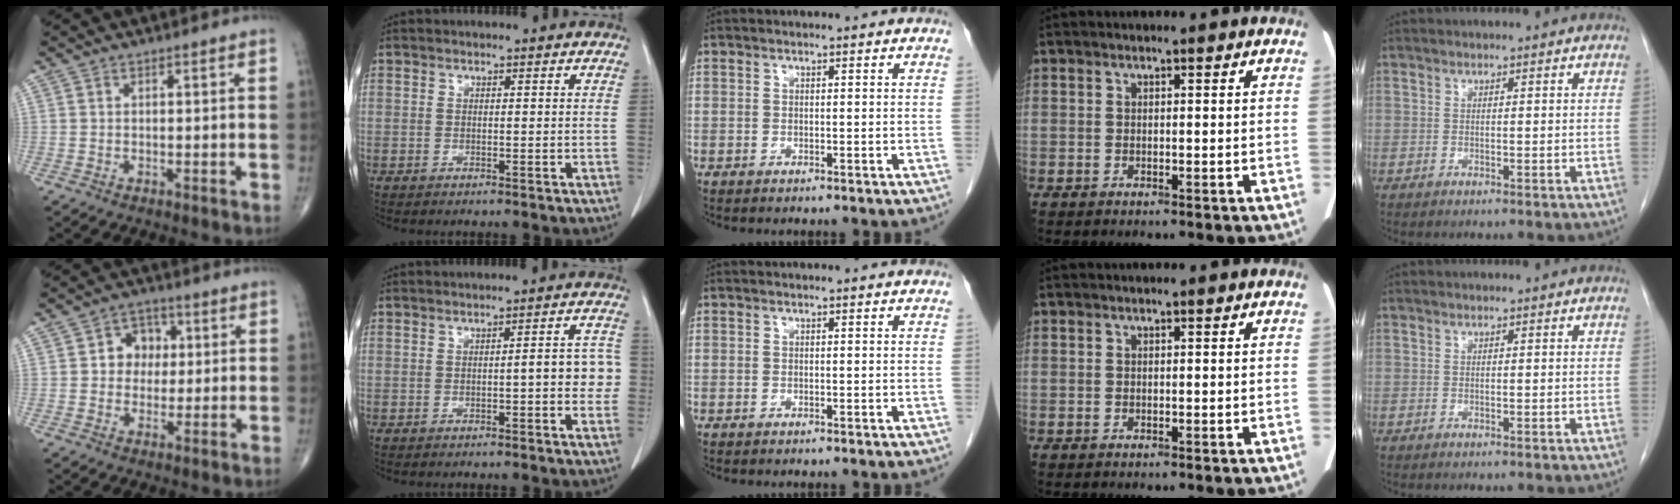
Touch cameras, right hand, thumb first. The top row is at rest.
{"thumb": {"total": 6.6, "force": [1.0, 5.6, 3.3], "torque": [-0.008, 0.007, 0.009]}, "index": {"total": 5.9, "force": [-0.8, 1.2, 5.7], "torque": [-0.060, 0.019, -0.014]}}